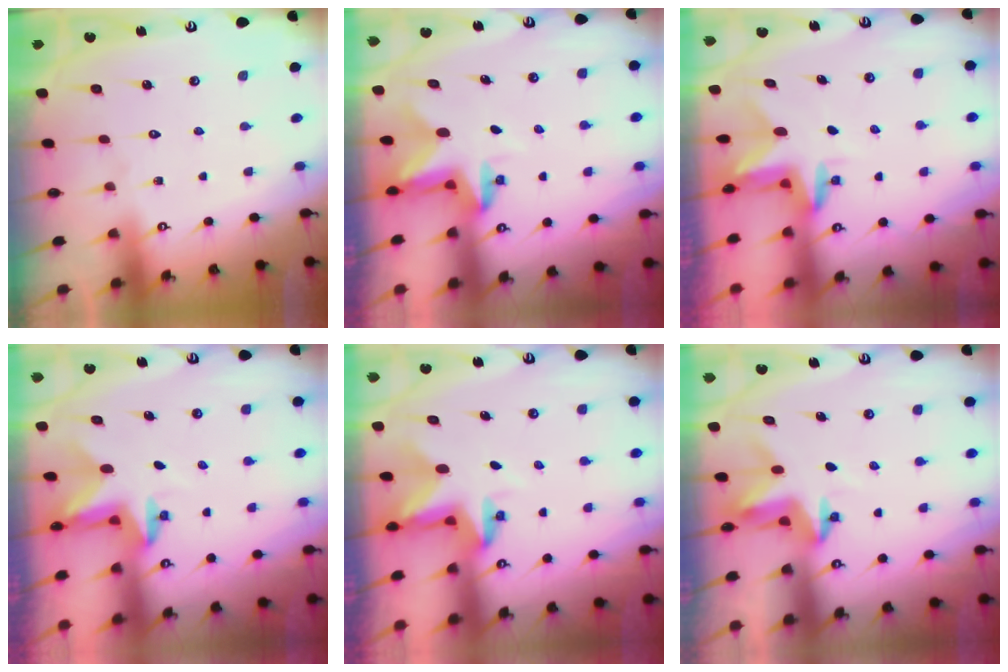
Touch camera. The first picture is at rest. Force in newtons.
{"total": 2.7, "press": 2.7, "slide": 0.5}
{"total": 3.0, "press": 3.0, "slide": 0.2}
{"total": 2.5, "press": 2.5, "slide": 0.4}
{"total": 2.8, "press": 2.8, "slide": 0.2}
{"total": 3.4, "press": 3.4, "slide": 0.2}